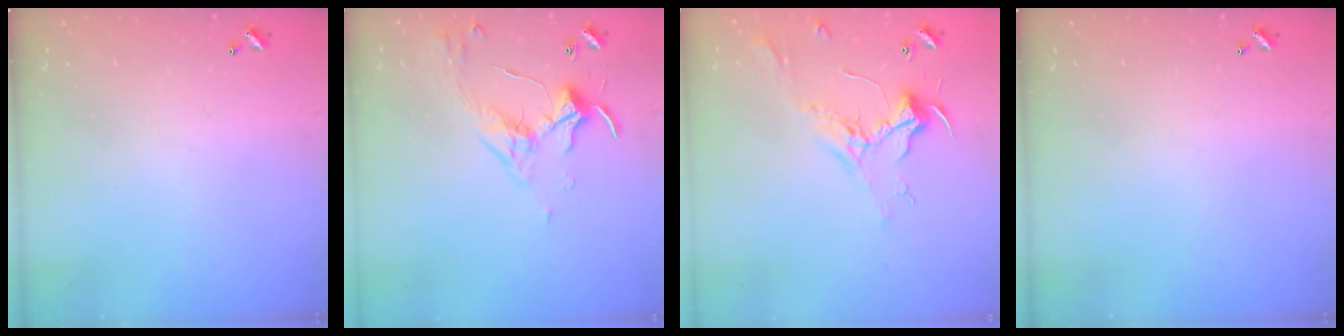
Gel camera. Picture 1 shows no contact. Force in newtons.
{"total": 3.3, "press": 3.2, "slide": 0.7}
{"total": 2.4, "press": 2.3, "slide": 0.8}
{"total": 0.0}